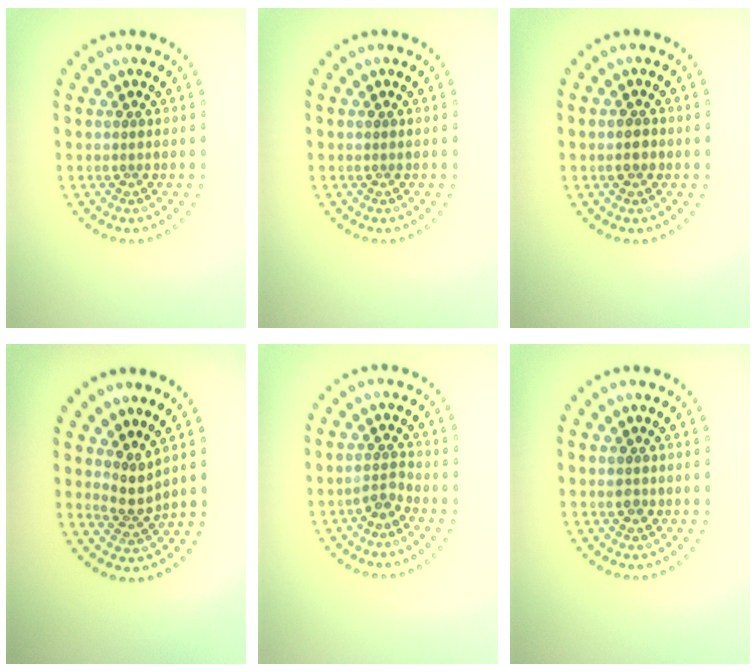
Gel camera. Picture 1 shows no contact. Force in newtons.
{"total": 0.0}
{"total": 1.2, "press": 1.2, "slide": 0.4}
{"total": 2.2, "press": 1.5, "slide": 1.7}
{"total": 1.7, "press": 1.3, "slide": 1.2}
{"total": 0.9, "press": 0.9, "slide": 0.2}